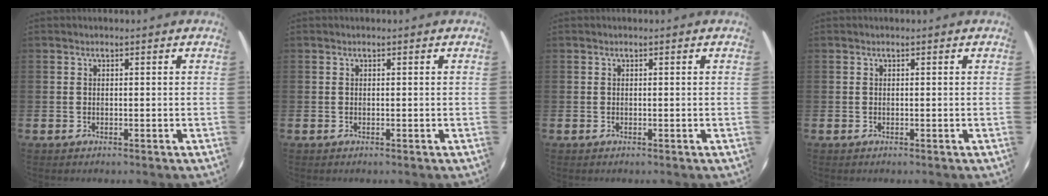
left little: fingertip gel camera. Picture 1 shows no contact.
{"total": 0.0}
{"total": 0.0}
{"total": 0.0}